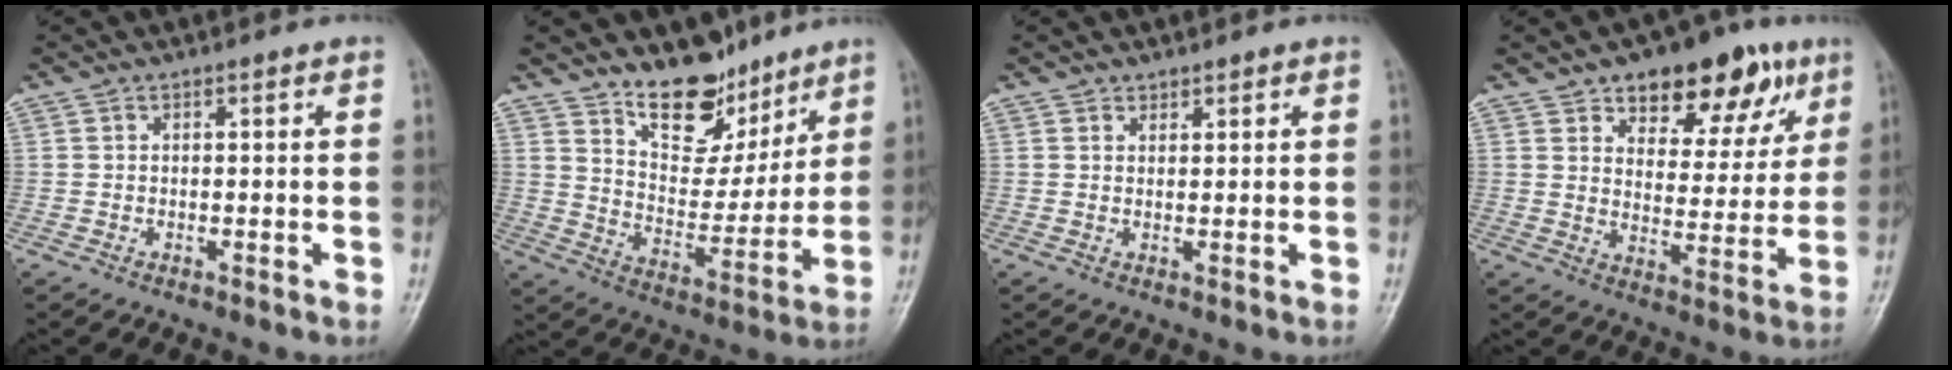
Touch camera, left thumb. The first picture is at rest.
{"total": 13.0, "force": [10.0, 6.6, 4.9], "torque": [-0.035, -0.077, 0.177]}
{"total": 1.0, "force": [0.8, 0.6, -0.1], "torque": [0.014, -0.006, 0.009]}
{"total": 15.8, "force": [9.1, 8.3, 9.9], "torque": [-0.077, -0.034, 0.132]}